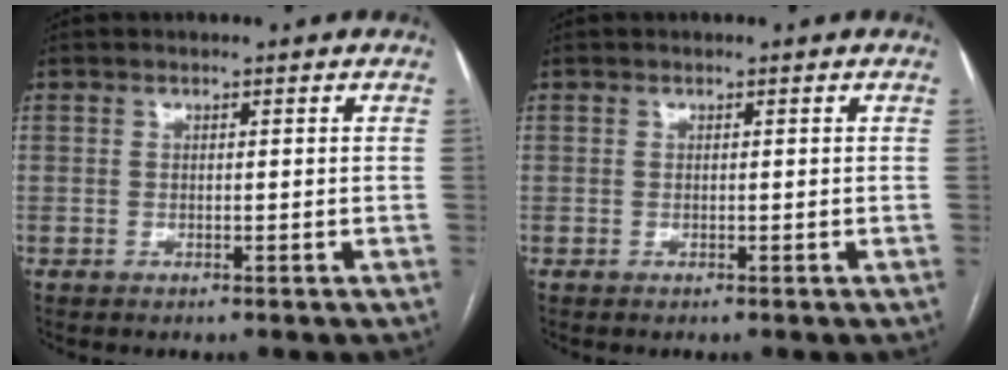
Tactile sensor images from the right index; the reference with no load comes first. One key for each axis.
{"total": 0.0}